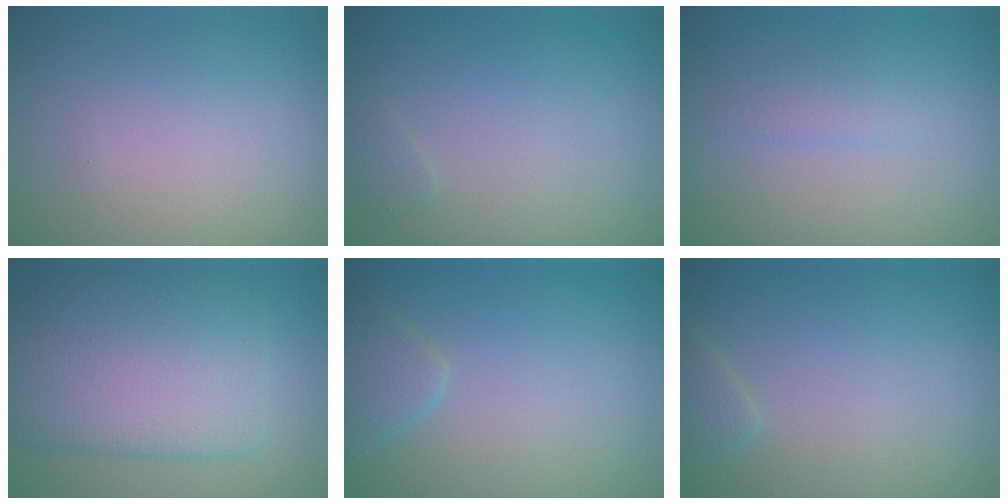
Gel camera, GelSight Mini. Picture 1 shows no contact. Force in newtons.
{"total": 0.6, "press": 0.6, "slide": 0.0}
{"total": 1.2, "press": 1.2, "slide": 0.1}
{"total": 8.1, "press": 8.1, "slide": 0.3}
{"total": 1.9, "press": 1.9, "slide": 0.1}
{"total": 1.4, "press": 1.4, "slide": 0.1}